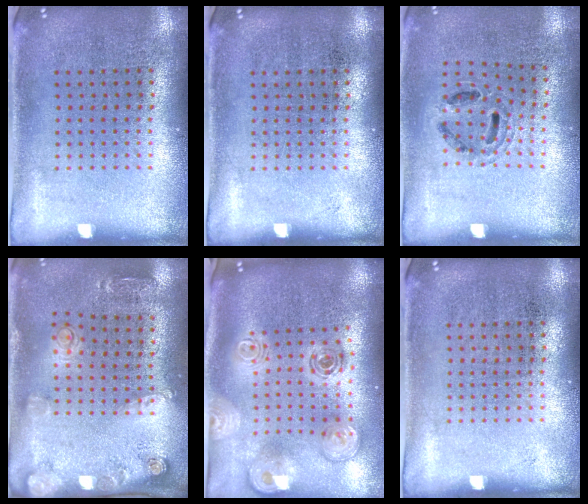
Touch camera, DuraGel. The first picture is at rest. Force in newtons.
{"total": 0.0}
{"total": 0.9, "press": 0.8, "slide": 0.3}
{"total": 1.7, "press": 1.4, "slide": 1.0}
{"total": 2.1, "press": 1.7, "slide": 1.3}
{"total": 0.0}